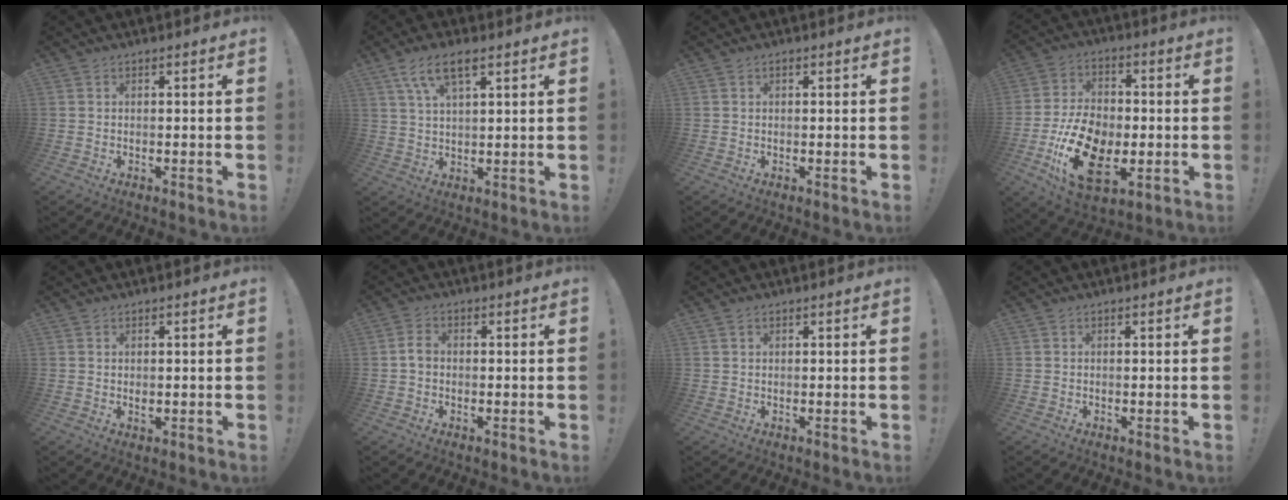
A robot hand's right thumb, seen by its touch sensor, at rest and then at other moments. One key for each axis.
{"total": 8.2, "fx": 4.4, "fy": 3.0, "fz": 6.2, "tx": -0.109, "ty": -0.006, "tz": 0.080}
{"total": 0.0}
{"total": 19.9, "fx": -6.2, "fy": 12.5, "fz": 14.2, "tx": -0.273, "ty": 0.032, "tz": -0.098}
{"total": 1.1, "fx": 0.2, "fy": 0.9, "fz": 0.7, "tx": -0.012, "ty": 0.002, "tz": 0.003}
{"total": 3.2, "fx": -0.2, "fy": 2.2, "fz": 2.3, "tx": -0.040, "ty": 0.010, "tz": -0.003}
{"total": 0.9, "fx": 0.6, "fy": 0.6, "fz": 0.2, "tx": 0.000, "ty": -0.001, "tz": 0.011}
{"total": 0.0}